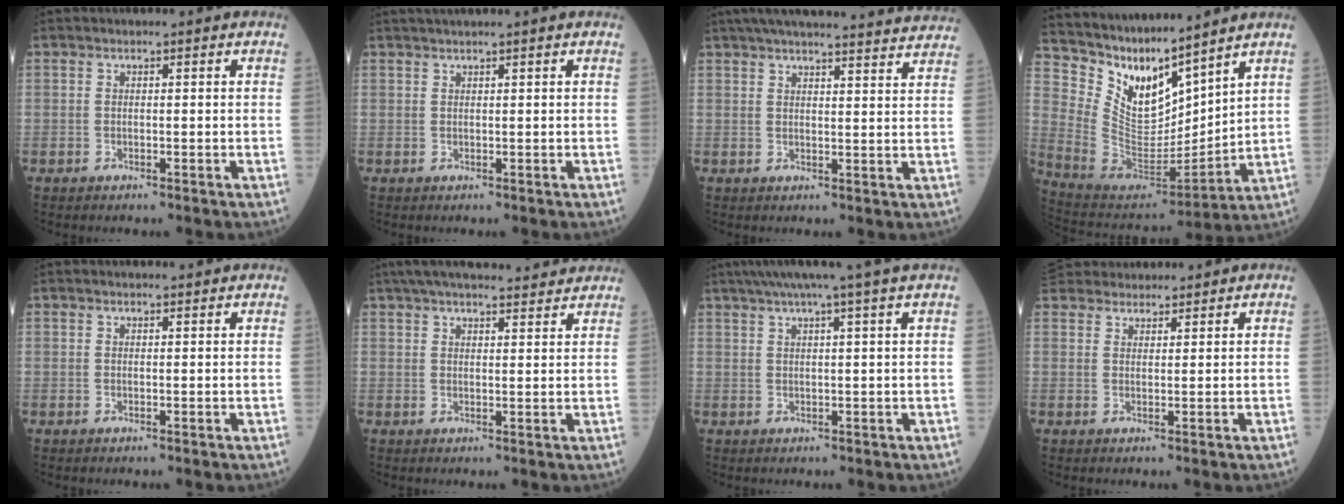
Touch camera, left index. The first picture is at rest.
{"total": 2.5, "force": [2.1, -0.7, 1.2], "torque": [-0.017, 0.015, 0.042]}
{"total": 25.6, "force": [23.8, 1.4, 9.3], "torque": [-0.142, -0.009, 0.297]}
{"total": 13.1, "force": [10.8, 3.7, 6.5], "torque": [-0.138, -0.002, 0.224]}
{"total": 2.8, "force": [2.7, 0.1, 0.7], "torque": [-0.010, 0.014, 0.035]}
{"total": 16.7, "force": [15.1, 2.2, 6.9], "torque": [-0.108, 0.042, 0.210]}
{"total": 8.4, "force": [6.6, -2.3, 4.7], "torque": [-0.066, 0.016, 0.085]}
{"total": 8.8, "force": [8.2, 2.7, 1.8], "torque": [-0.029, 0.034, 0.135]}